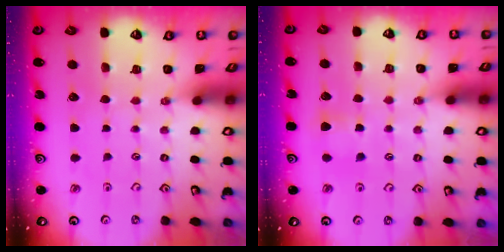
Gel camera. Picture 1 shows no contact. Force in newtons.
{"total": 5.2, "press": 5.1, "slide": 1.0}